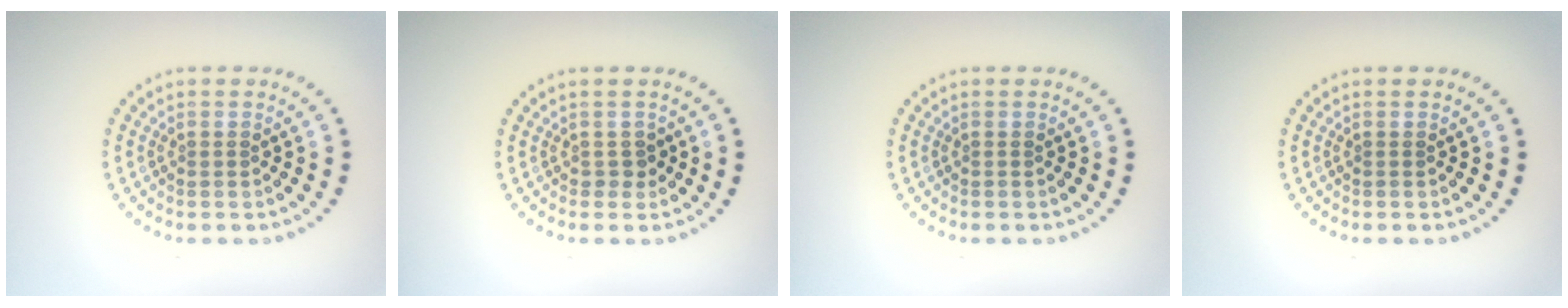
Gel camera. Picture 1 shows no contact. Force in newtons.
{"total": 1.1, "press": 1.0, "slide": 0.4}
{"total": 0.0}
{"total": 0.0}